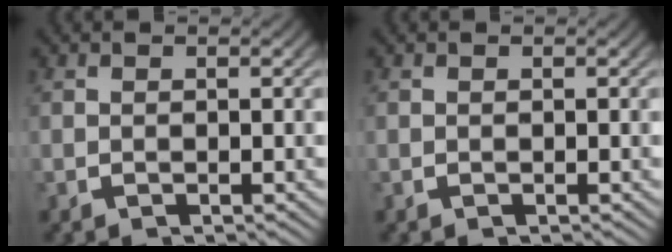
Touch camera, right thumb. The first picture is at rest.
{"total": 0.0}